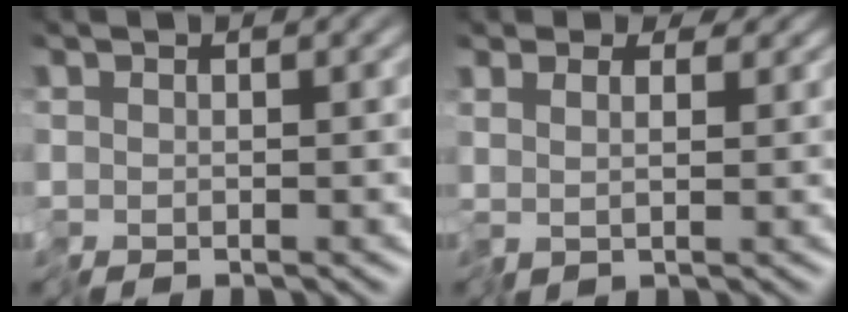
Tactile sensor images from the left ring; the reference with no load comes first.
{"total": 2.5, "force": [1.8, 1.4, 1.0], "torque": [-0.030, 0.006, 0.027]}